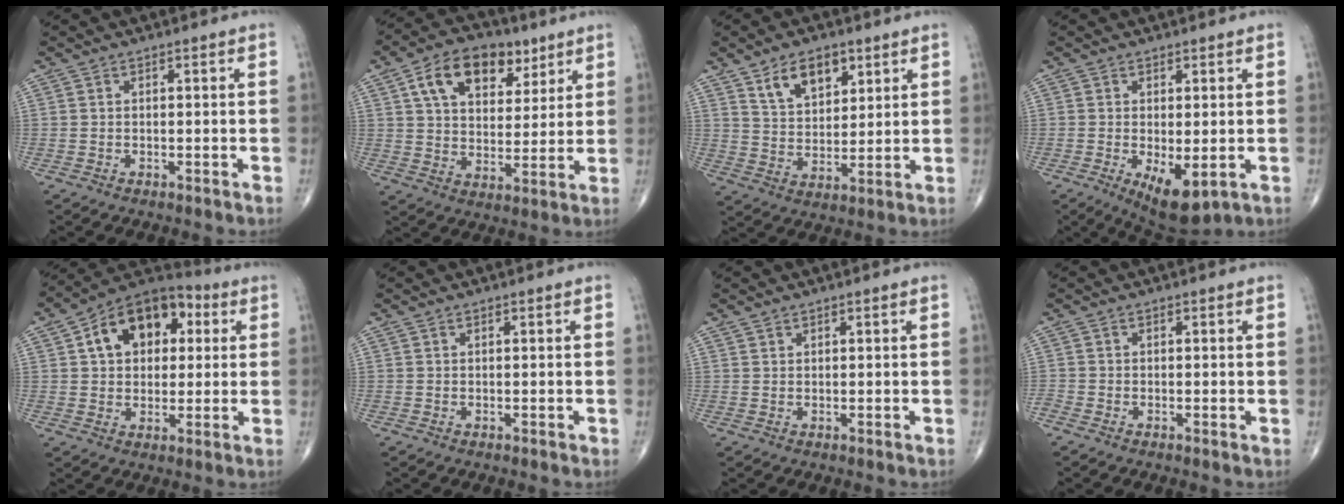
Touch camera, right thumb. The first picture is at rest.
{"total": 15.1, "force": [7.4, 9.2, 9.5], "torque": [-0.121, -0.017, 0.125]}
{"total": 9.7, "force": [5.4, 5.5, 5.8], "torque": [-0.074, -0.031, 0.101]}
{"total": 7.9, "force": [-2.1, 3.4, 6.8], "torque": [-0.105, -0.019, -0.019]}
{"total": 15.7, "force": [4.3, 10.6, 10.8], "torque": [-0.127, 0.017, 0.060]}
{"total": 0.0}
{"total": 0.7, "force": [0.6, 0.4, 0.0], "torque": [0.006, -0.004, 0.008]}
{"total": 1.2, "force": [-0.6, 0.6, 1.0], "torque": [-0.024, -0.006, -0.017]}